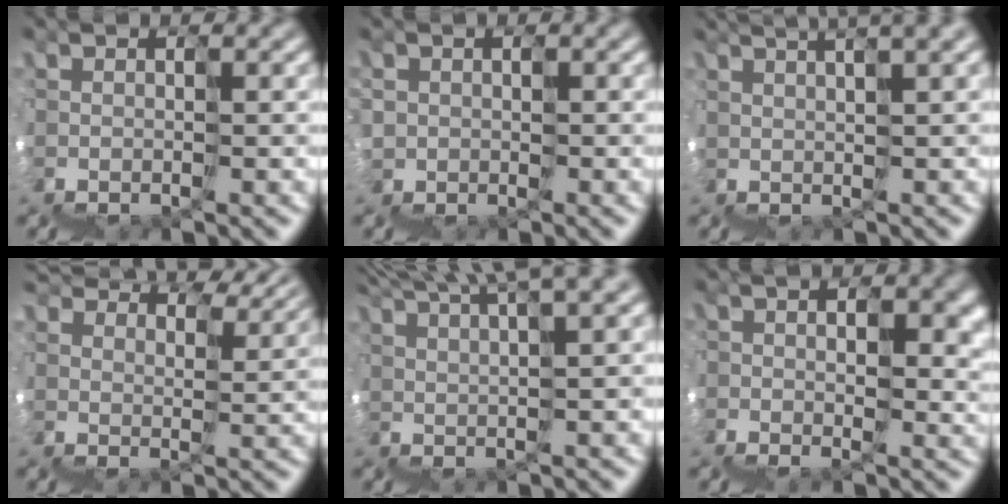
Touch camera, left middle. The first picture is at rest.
{"total": 2.4, "force": [0.9, 0.8, -2.1], "torque": [0.033, 0.013, 0.012]}
{"total": 6.6, "force": [5.1, 1.2, 4.0], "torque": [-0.030, 0.063, 0.080]}
{"total": 11.2, "force": [10.4, 2.9, 3.1], "torque": [-0.068, 0.067, 0.162]}
{"total": 8.0, "force": [7.3, -0.1, 3.4], "torque": [-0.031, 0.055, 0.107]}
{"total": 8.3, "force": [1.8, 4.9, 6.4], "torque": [-0.070, 0.009, 0.039]}